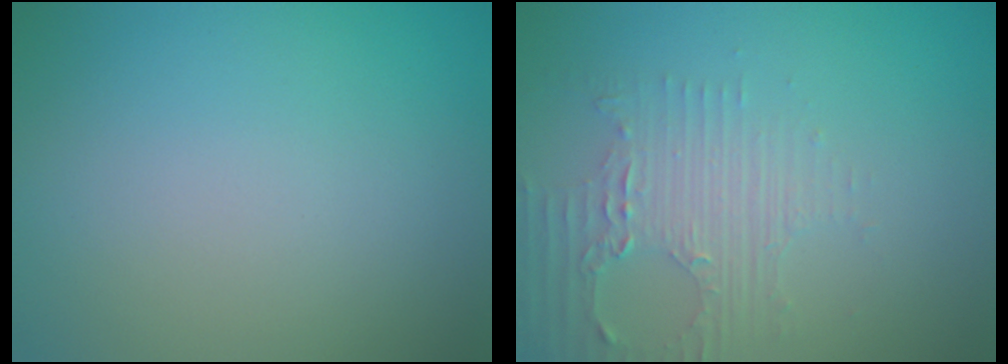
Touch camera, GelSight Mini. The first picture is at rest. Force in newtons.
{"total": 3.8, "press": 2.7, "slide": 2.7}